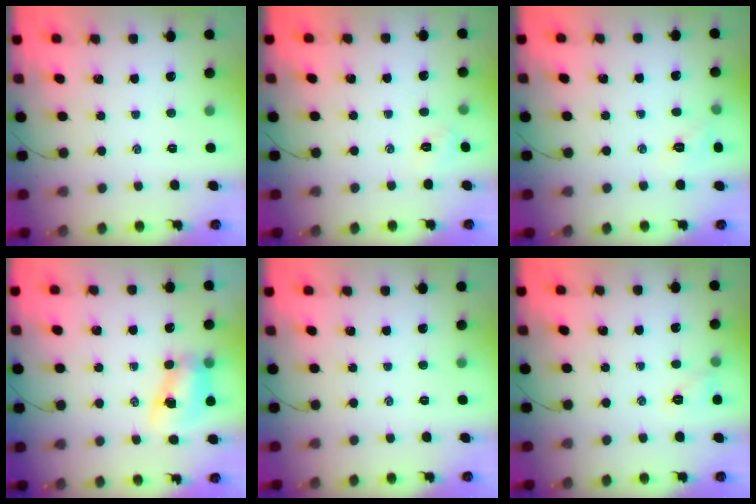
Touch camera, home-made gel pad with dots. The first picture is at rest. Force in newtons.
{"total": 2.6, "press": 2.4, "slide": 0.8}
{"total": 5.1, "press": 5.0, "slide": 1.3}
{"total": 8.4, "press": 8.3, "slide": 1.1}
{"total": 0.0}
{"total": 6.8, "press": 6.7, "slide": 1.2}